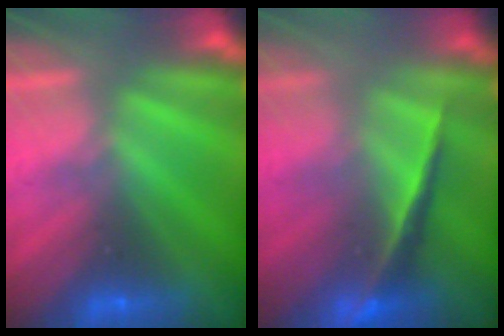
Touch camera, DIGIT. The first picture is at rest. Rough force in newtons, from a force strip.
{"total": 1.9}